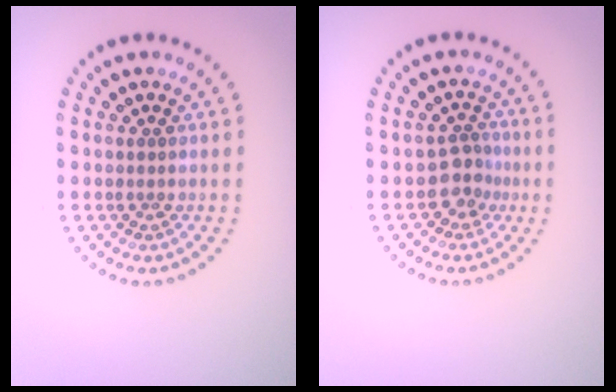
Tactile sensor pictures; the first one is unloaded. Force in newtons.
{"total": 2.3, "press": 1.8, "slide": 1.4}